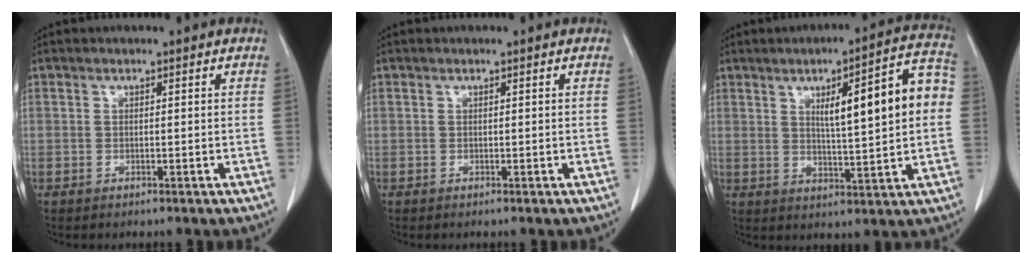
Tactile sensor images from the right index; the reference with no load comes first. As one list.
[{"total": 0.0}, {"total": 13.3, "force": [2.2, 1.7, 13.0], "torque": [-0.180, 0.026, 0.033]}]